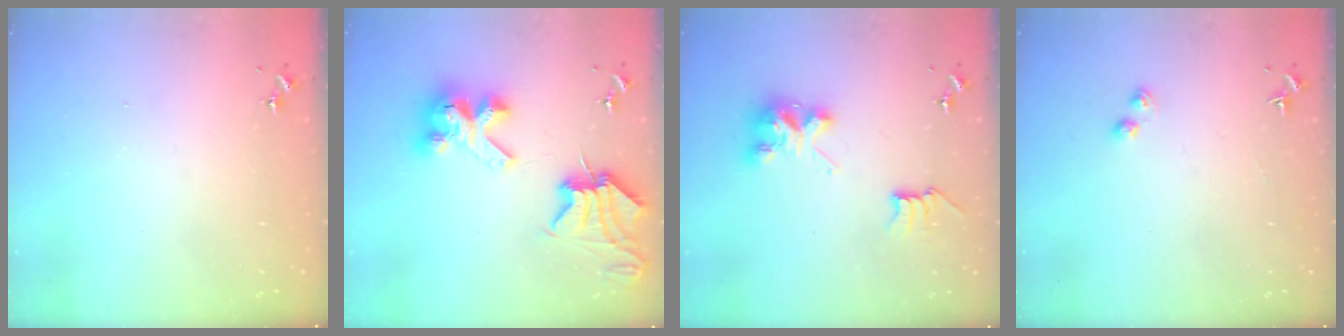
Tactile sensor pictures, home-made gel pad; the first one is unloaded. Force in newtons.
{"total": 11.1, "press": 11.1, "slide": 0.6}
{"total": 8.3, "press": 8.3, "slide": 0.3}
{"total": 2.8, "press": 2.7, "slide": 0.4}